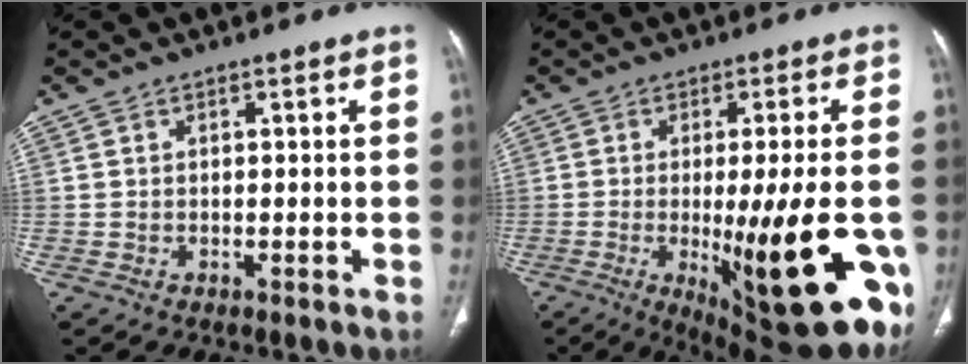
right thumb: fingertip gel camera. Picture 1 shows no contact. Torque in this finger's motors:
{"motor_torque": [-0.06, 1.64, 2.14, -0.63, 0.16]}